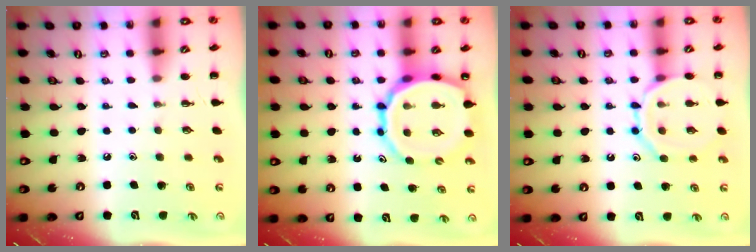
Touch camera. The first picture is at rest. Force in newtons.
{"total": 16.3, "press": 15.8, "slide": 4.0}
{"total": 12.0, "press": 12.0, "slide": 0.8}